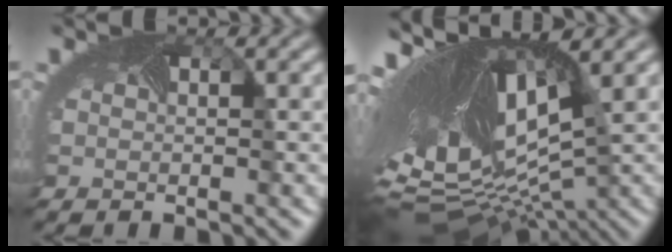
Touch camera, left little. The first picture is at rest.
{"total": 17.1, "force": [3.2, 7.8, 14.9], "torque": [-0.266, 0.011, 0.084]}